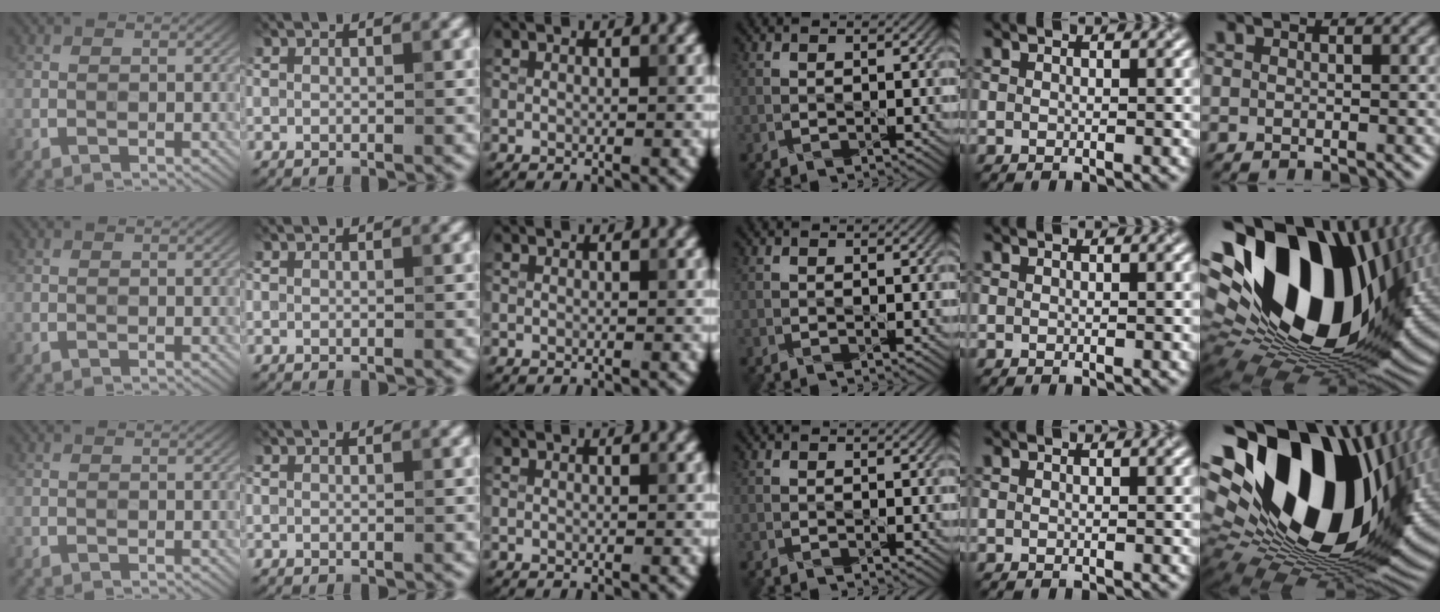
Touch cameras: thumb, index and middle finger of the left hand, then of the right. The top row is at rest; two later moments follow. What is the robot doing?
{"motion": "shake", "object": "handbell"}